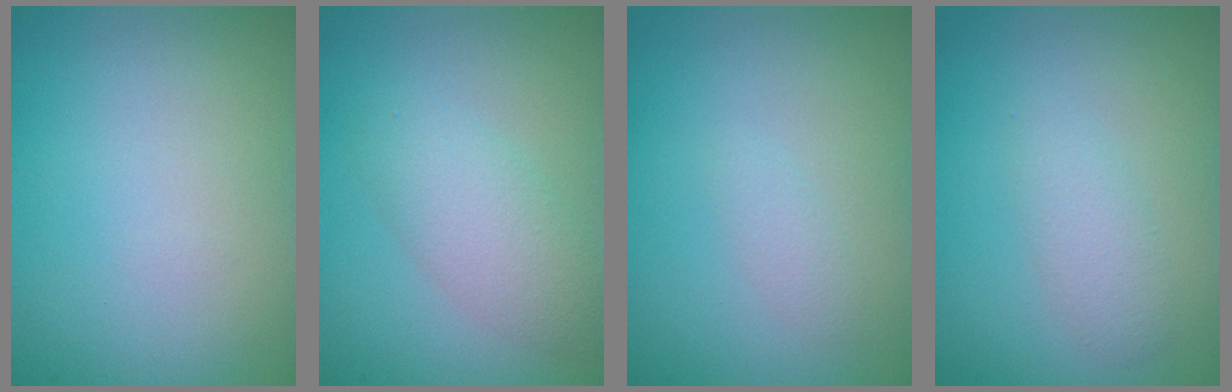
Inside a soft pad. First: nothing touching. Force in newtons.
{"total": 3.6, "press": 3.6, "slide": 0.3}
{"total": 1.1, "press": 1.1, "slide": 0.1}
{"total": 1.9, "press": 1.9, "slide": 0.0}